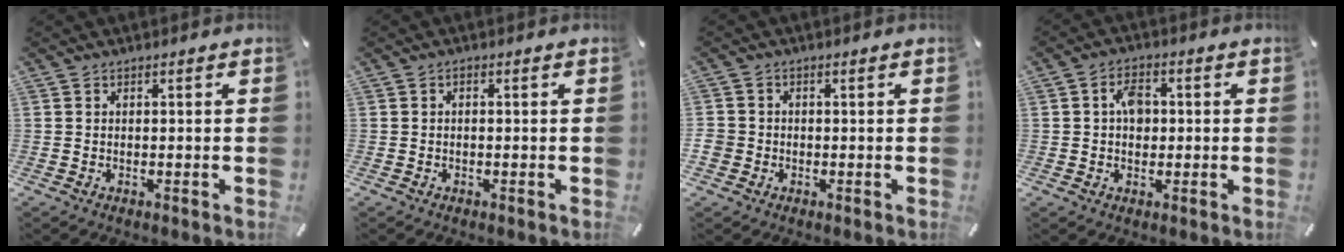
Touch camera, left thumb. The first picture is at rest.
{"total": 0.7, "force": [-0.3, 0.3, 0.6], "torque": [-0.011, -0.001, -0.005]}
{"total": 2.8, "force": [-0.7, 2.7, 0.6], "torque": [-0.006, 0.004, -0.013]}
{"total": 5.0, "force": [0.4, 3.5, 3.6], "torque": [-0.055, 0.005, 0.002]}